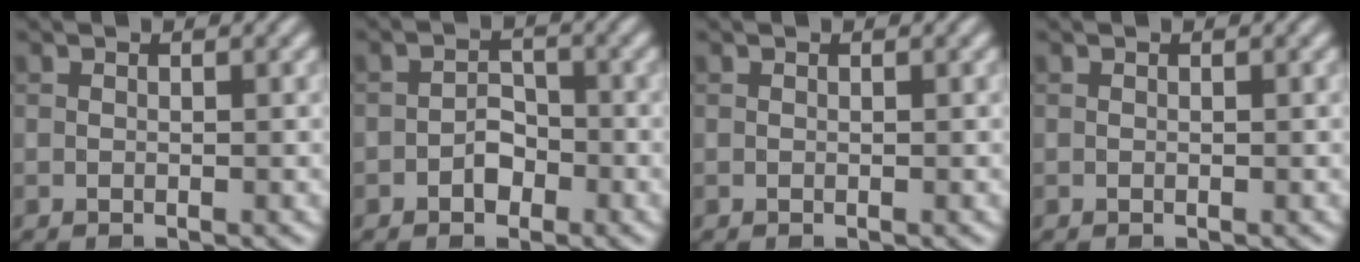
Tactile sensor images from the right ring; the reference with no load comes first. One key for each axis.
{"total": 2.0, "fx": -1.0, "fy": 1.4, "fz": 1.1, "tx": -0.014, "ty": 0.006, "tz": -0.019}
{"total": 0.0}
{"total": 0.0}